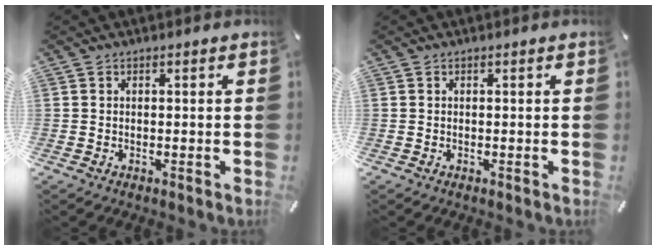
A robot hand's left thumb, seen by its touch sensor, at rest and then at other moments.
{"total": 0.0}